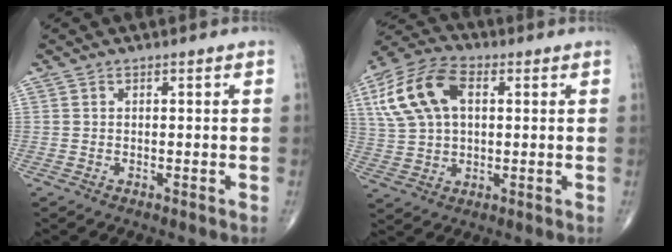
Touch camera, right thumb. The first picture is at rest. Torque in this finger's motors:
{"motor_torque": [0.70, 1.85, 0.51, -0.50, 0.28]}